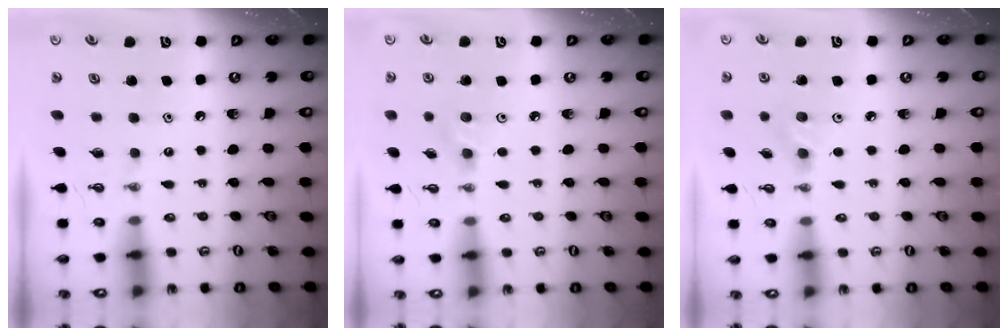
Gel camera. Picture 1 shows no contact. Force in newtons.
{"total": 2.6, "press": 2.5, "slide": 0.8}
{"total": 3.7, "press": 3.7, "slide": 0.6}